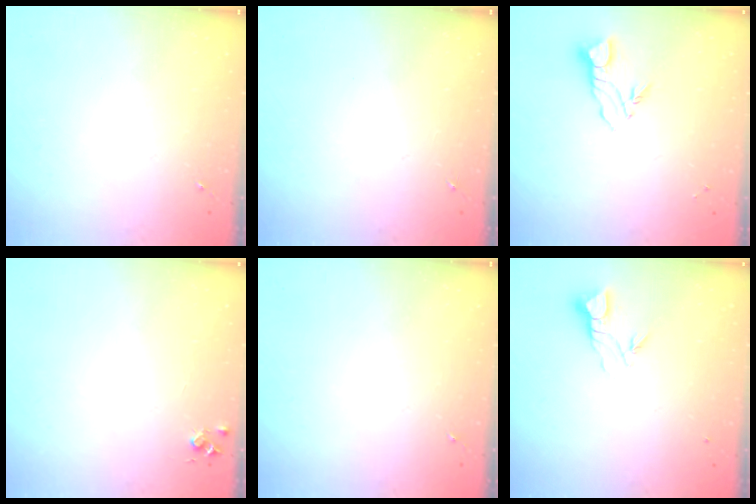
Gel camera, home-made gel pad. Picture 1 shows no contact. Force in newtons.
{"total": 0.0}
{"total": 4.9, "press": 4.9, "slide": 0.1}
{"total": 4.4, "press": 4.4, "slide": 0.5}
{"total": 0.0}
{"total": 3.7, "press": 3.7, "slide": 0.2}